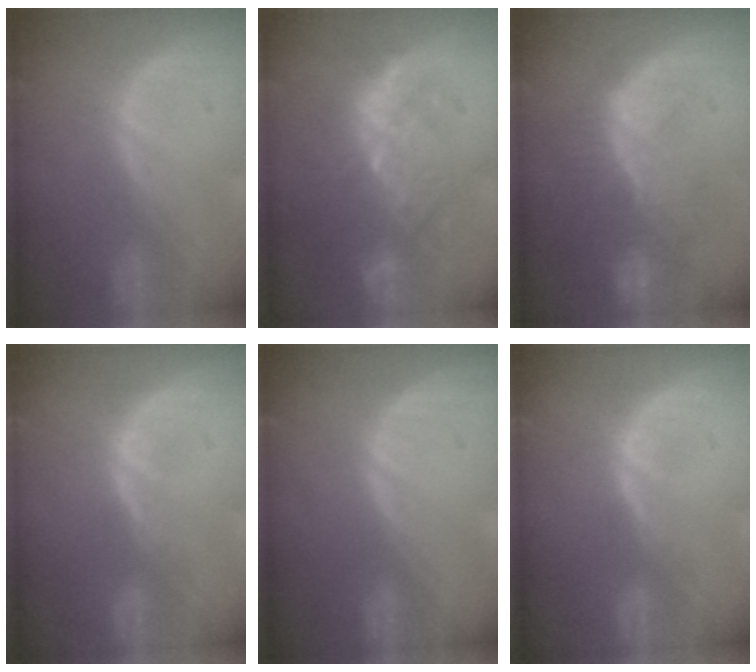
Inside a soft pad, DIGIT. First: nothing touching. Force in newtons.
{"total": 10.0, "press": 9.3, "slide": 3.6}
{"total": 10.3, "press": 8.8, "slide": 5.4}
{"total": 1.4, "press": 1.4, "slide": 0.1}
{"total": 0.0}
{"total": 1.4, "press": 1.4, "slide": 0.1}